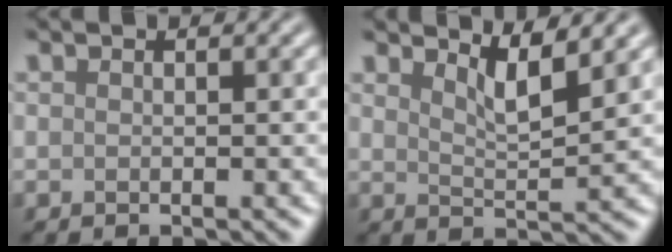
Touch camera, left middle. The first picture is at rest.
{"total": 3.2, "force": [2.4, 0.6, 2.0], "torque": [-0.030, -0.006, 0.040]}